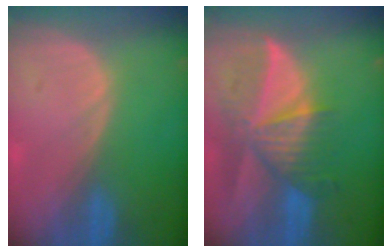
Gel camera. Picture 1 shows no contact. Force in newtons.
{"total": 9.5, "press": 8.5, "slide": 4.3}